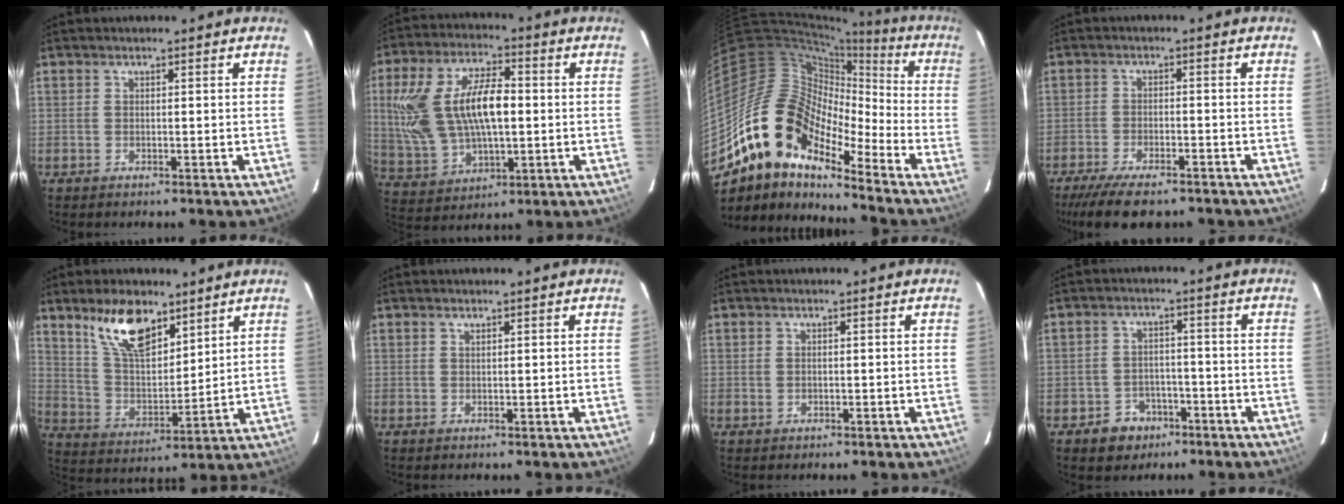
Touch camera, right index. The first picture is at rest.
{"total": 19.6, "force": [1.8, 10.5, 16.4], "torque": [-0.344, 0.015, 0.050]}
{"total": 17.4, "force": [-11.9, 8.1, 9.7], "torque": [-0.164, 0.000, -0.237]}
{"total": 11.7, "force": [-9.4, 3.5, 6.0], "torque": [-0.137, -0.028, -0.151]}
{"total": 13.5, "force": [8.9, 5.9, 8.3], "torque": [-0.150, 0.004, 0.176]}
{"total": 0.7, "force": [0.6, 0.1, 0.2], "torque": [-0.004, 0.001, 0.012]}
{"total": 0.6, "force": [0.1, 0.5, 0.4], "torque": [-0.006, 0.001, 0.004]}
{"total": 6.1, "force": [-3.4, 4.9, 1.2], "torque": [-0.040, 0.018, -0.038]}